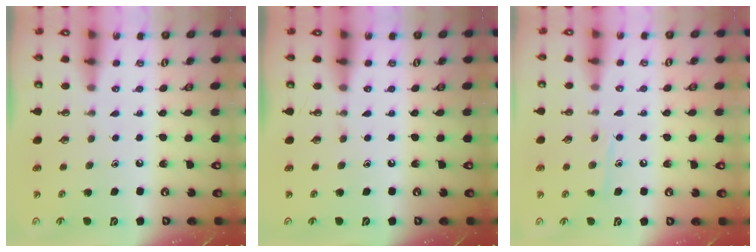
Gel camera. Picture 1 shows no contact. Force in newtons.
{"total": 0.0}
{"total": 6.9, "press": 6.8, "slide": 0.8}